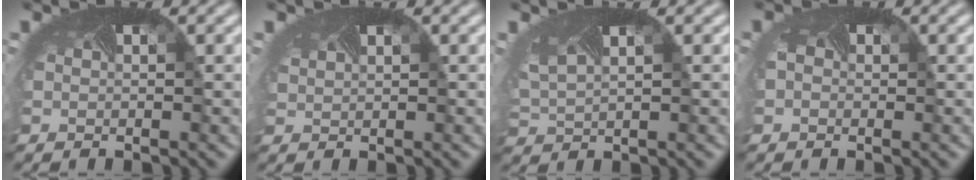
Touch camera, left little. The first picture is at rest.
{"total": 0.9, "force": [0.7, 0.5, 0.1], "torque": [-0.025, -0.002, 0.021]}
{"total": 2.3, "force": [1.4, 1.1, 1.5], "torque": [-0.052, 0.002, 0.040]}
{"total": 1.0, "force": [-0.5, 0.9, 0.1], "torque": [-0.015, -0.012, 0.000]}